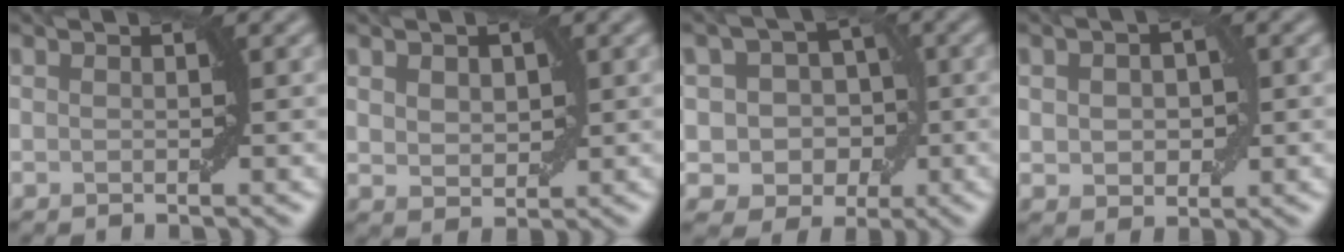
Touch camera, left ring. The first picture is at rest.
{"total": 2.3, "force": [0.8, 1.7, 1.4], "torque": [-0.026, -0.002, 0.018]}
{"total": 5.7, "force": [0.2, 5.0, 2.7], "torque": [-0.016, 0.012, -0.018]}
{"total": 3.5, "force": [0.3, 2.4, 2.5], "torque": [-0.040, 0.001, 0.005]}